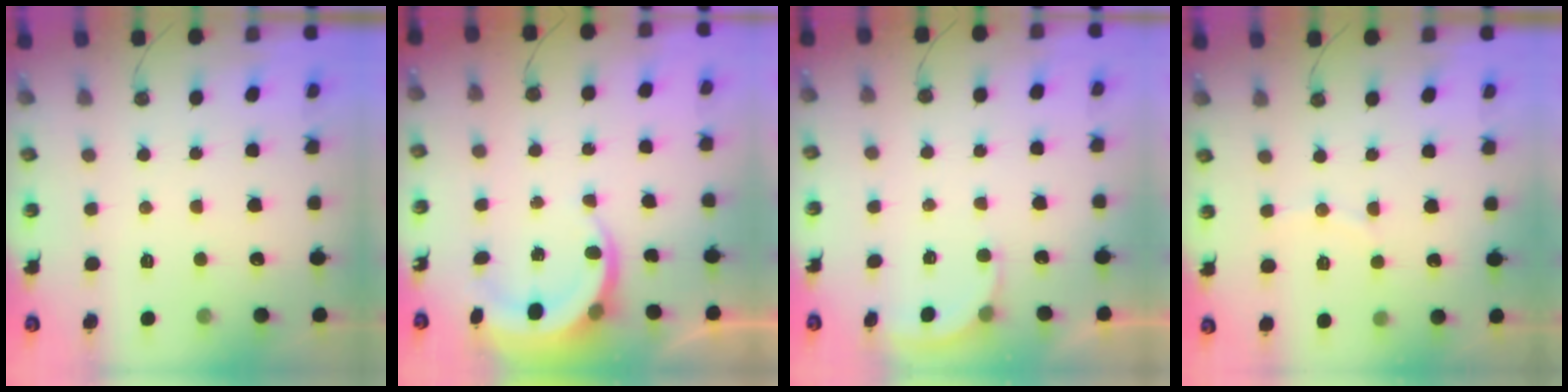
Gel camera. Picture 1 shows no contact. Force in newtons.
{"total": 6.1, "press": 5.9, "slide": 1.4}
{"total": 2.6, "press": 2.3, "slide": 1.1}
{"total": 4.3, "press": 4.2, "slide": 1.0}